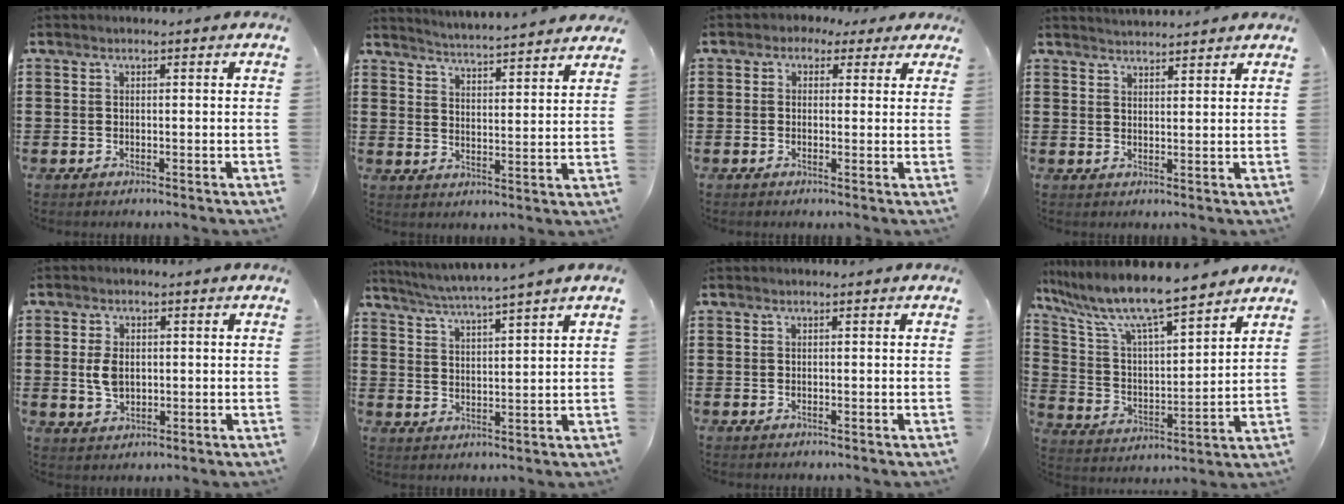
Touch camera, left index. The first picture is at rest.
{"total": 4.0, "force": [3.9, -0.9, 0.1], "torque": [-0.022, -0.035, 0.063]}
{"total": 1.7, "force": [0.5, 1.5, 0.7], "torque": [-0.020, 0.010, 0.007]}
{"total": 2.4, "force": [2.4, -0.3, -0.1], "torque": [-0.005, -0.006, 0.045]}
{"total": 4.3, "force": [0.3, 2.8, 3.3], "torque": [-0.083, 0.005, 0.001]}
{"total": 3.9, "force": [3.4, -1.1, 1.5], "torque": [-0.042, -0.023, 0.057]}
{"total": 0.0}
{"total": 9.0, "force": [7.7, 0.5, 4.5], "torque": [-0.120, -0.049, 0.128]}